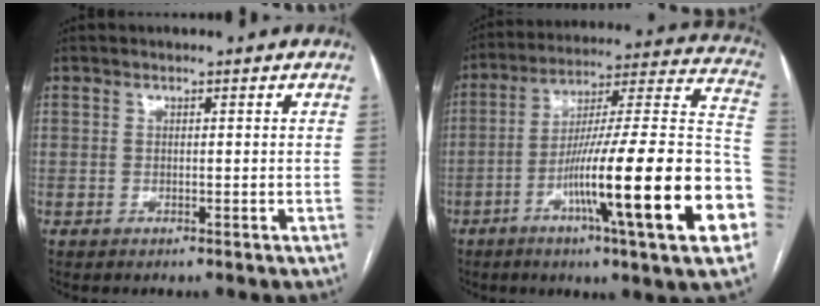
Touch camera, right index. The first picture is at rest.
{"total": 27.1, "force": [-9.0, 0.5, 25.5], "torque": [-0.316, -0.008, -0.149]}